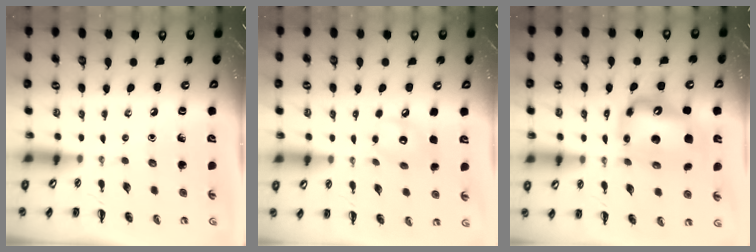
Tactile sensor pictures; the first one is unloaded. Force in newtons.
{"total": 7.3, "press": 7.3, "slide": 0.9}
{"total": 14.1, "press": 13.6, "slide": 3.7}